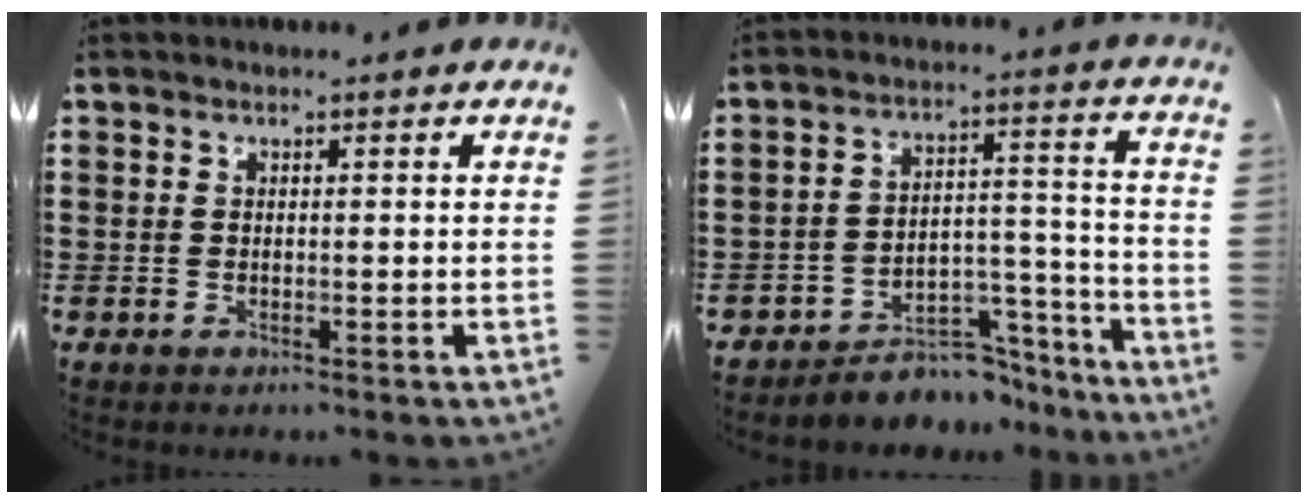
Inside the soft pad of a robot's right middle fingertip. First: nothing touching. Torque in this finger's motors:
{"motor_torque": [2.14, 0.00, 0.16, 0.03]}